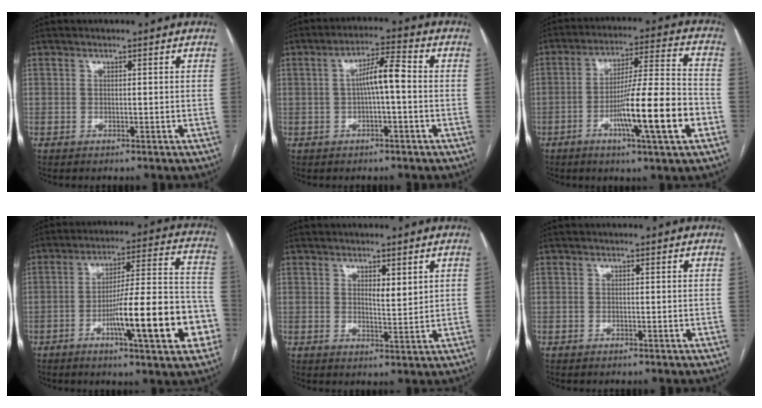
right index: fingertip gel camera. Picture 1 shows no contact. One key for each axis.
{"total": 5.7, "fx": -0.2, "fy": 0.8, "fz": 5.7, "tx": -0.096, "ty": 0.019, "tz": -0.003}
{"total": 15.1, "fx": -5.4, "fy": 0.0, "fz": 14.1, "tx": -0.236, "ty": -0.004, "tz": -0.087}
{"total": 17.4, "fx": -6.3, "fy": 2.1, "fz": 16.1, "tx": -0.231, "ty": 0.015, "tz": -0.089}
{"total": 2.7, "fx": 1.3, "fy": 0.7, "fz": 2.3, "tx": -0.039, "ty": -0.008, "tz": 0.025}
{"total": 0.0}